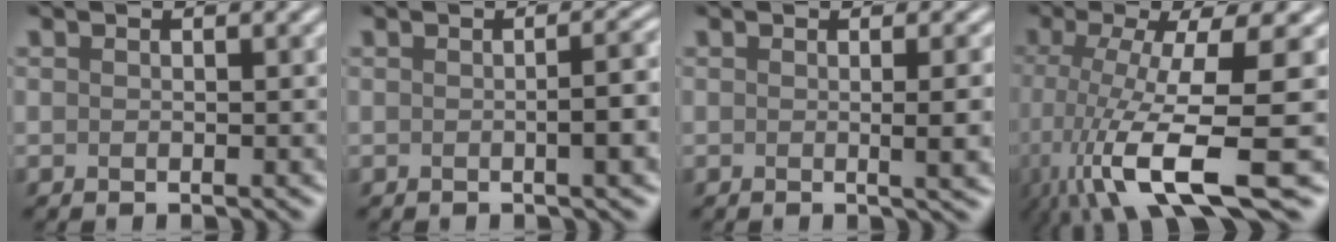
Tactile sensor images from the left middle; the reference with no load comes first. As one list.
[{"total": 4.1, "force": [-0.2, 1.2, 3.9], "torque": [-0.037, 0.012, -0.002]}, {"total": 4.0, "force": [0.0, 1.2, 3.8], "torque": [-0.034, 0.006, 0.000]}, {"total": 11.5, "force": [-3.6, 3.0, 10.5], "torque": [-0.193, -0.017, -0.056]}]